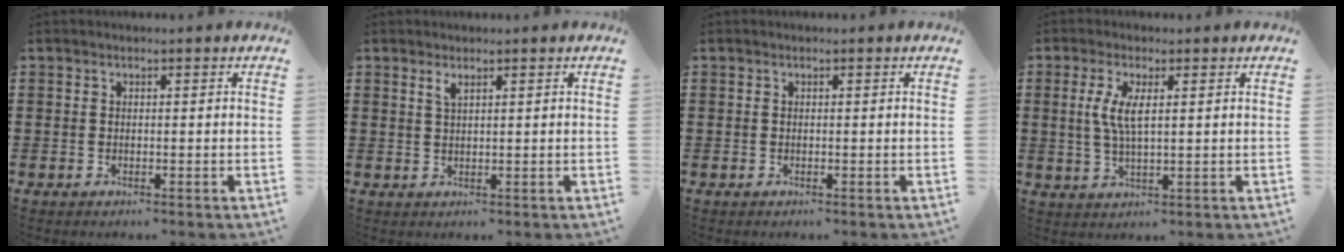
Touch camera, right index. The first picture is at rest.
{"total": 1.4, "force": [0.9, 0.3, 1.0], "torque": [-0.022, 0.002, 0.016]}
{"total": 0.0}
{"total": 4.8, "force": [1.1, 1.4, 4.4], "torque": [-0.098, 0.001, 0.015]}